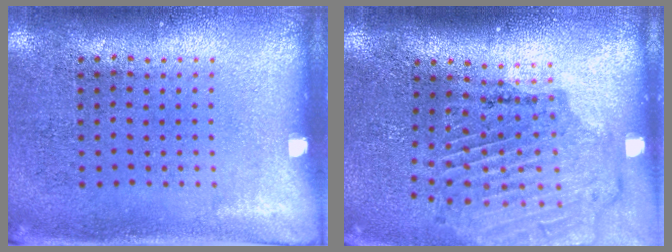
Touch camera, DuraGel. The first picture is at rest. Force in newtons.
{"total": 1.7, "press": 1.7, "slide": 0.3}